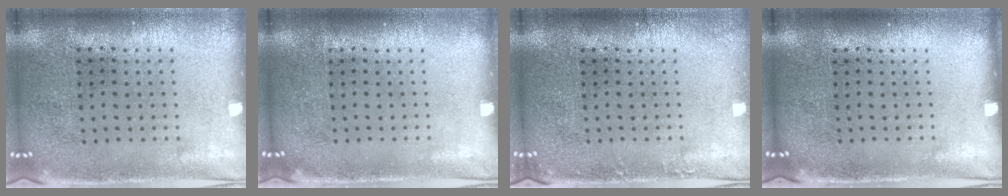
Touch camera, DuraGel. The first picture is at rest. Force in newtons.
{"total": 0.0}
{"total": 0.7, "press": 0.7, "slide": 0.1}
{"total": 0.0}